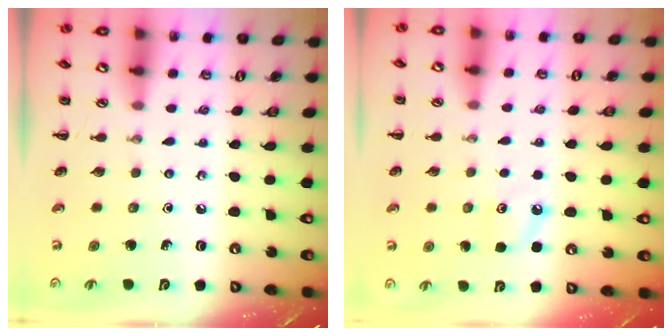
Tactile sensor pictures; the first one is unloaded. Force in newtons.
{"total": 6.8, "press": 6.6, "slide": 1.7}